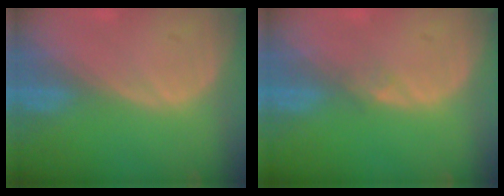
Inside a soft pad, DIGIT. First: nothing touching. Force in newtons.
{"total": 0.8, "press": 0.8, "slide": 0.0}